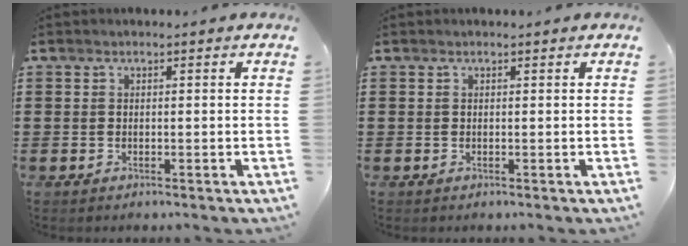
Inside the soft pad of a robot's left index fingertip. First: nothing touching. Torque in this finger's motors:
{"motor_torque": [0.11, 0.04, 0.00, 0.01]}